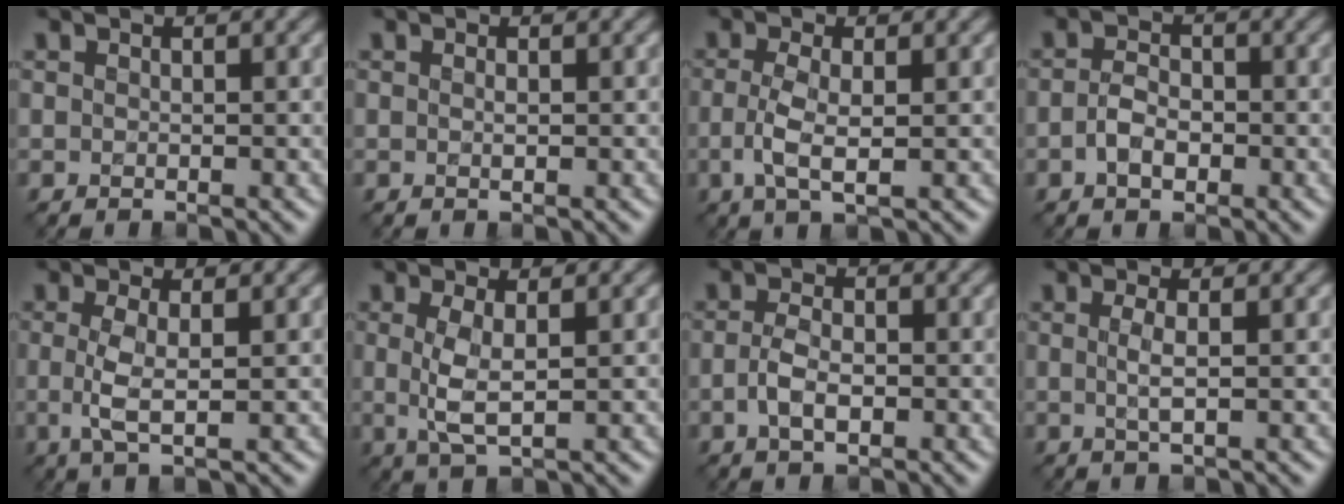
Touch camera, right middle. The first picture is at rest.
{"total": 0.6, "force": [0.0, 0.1, 0.5], "torque": [-0.011, 0.000, 0.001]}
{"total": 3.1, "force": [-0.3, 1.1, 2.9], "torque": [-0.066, -0.004, -0.007]}
{"total": 2.4, "force": [-0.7, 1.5, 1.7], "torque": [-0.036, 0.001, -0.016]}
{"total": 2.9, "force": [0.0, 0.7, 2.8], "torque": [-0.063, -0.002, 0.000]}
{"total": 3.1, "force": [0.2, 0.9, 3.0], "torque": [-0.067, -0.003, 0.006]}
{"total": 2.8, "force": [-0.7, 1.5, 2.2], "torque": [-0.047, -0.003, -0.014]}
{"total": 1.8, "force": [0.1, 0.4, 1.8], "torque": [-0.036, 0.002, 0.001]}